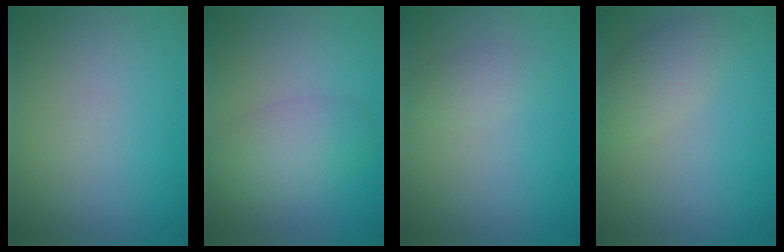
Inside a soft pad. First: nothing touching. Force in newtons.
{"total": 3.8, "press": 3.8, "slide": 0.1}
{"total": 1.5, "press": 1.5, "slide": 0.2}
{"total": 3.0, "press": 3.0, "slide": 0.1}